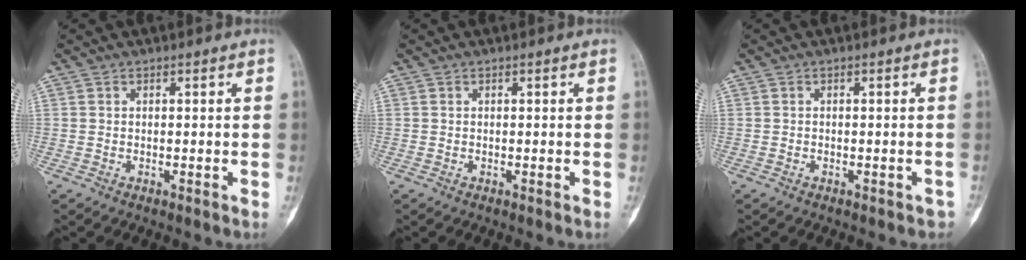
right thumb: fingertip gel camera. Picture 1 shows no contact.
{"total": 0.0}
{"total": 1.6, "force": [-1.3, 0.7, 0.5], "torque": [-0.005, 0.007, -0.015]}